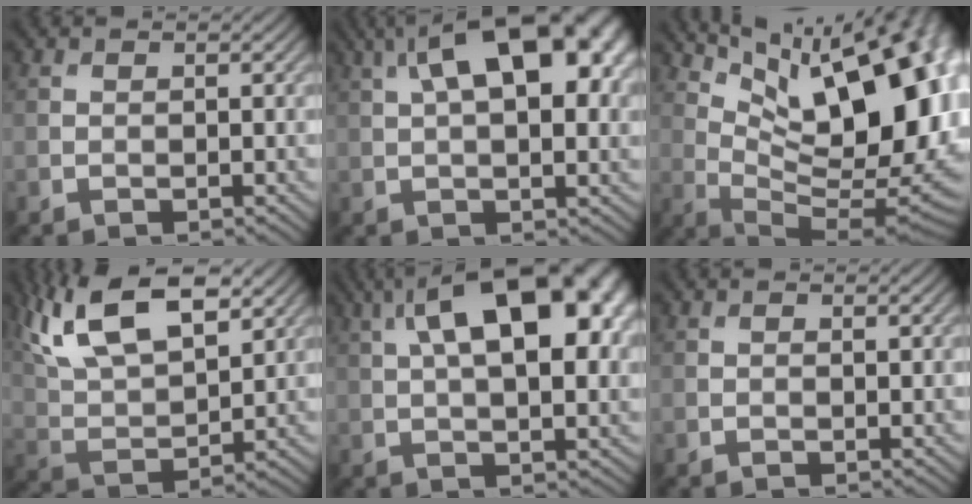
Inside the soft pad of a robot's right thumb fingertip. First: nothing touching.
{"total": 15.7, "force": [4.9, 7.1, 13.1], "torque": [-0.187, 0.041, 0.059]}
{"total": 19.4, "force": [6.8, 8.4, 16.1], "torque": [-0.220, 0.036, 0.123]}
{"total": 14.5, "force": [8.6, 6.3, 9.8], "torque": [-0.218, 0.019, 0.145]}
{"total": 16.9, "force": [5.2, 7.7, 14.1], "torque": [-0.204, 0.043, 0.059]}
{"total": 0.6, "force": [0.2, 0.1, 0.5], "torque": [-0.008, -0.002, 0.004]}